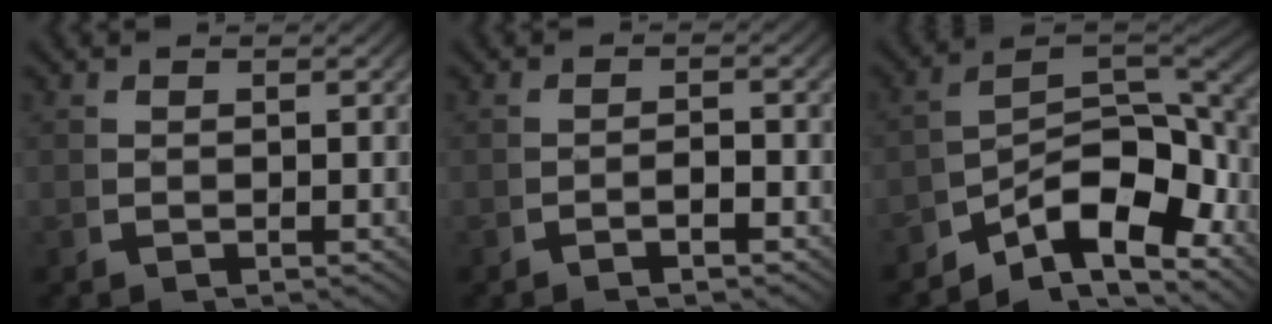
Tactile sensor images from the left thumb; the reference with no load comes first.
{"total": 1.4, "force": [-1.1, 0.3, 0.8], "torque": [-0.013, 0.001, -0.025]}
{"total": 10.8, "force": [-3.5, 6.2, 8.0], "torque": [-0.122, -0.022, -0.053]}